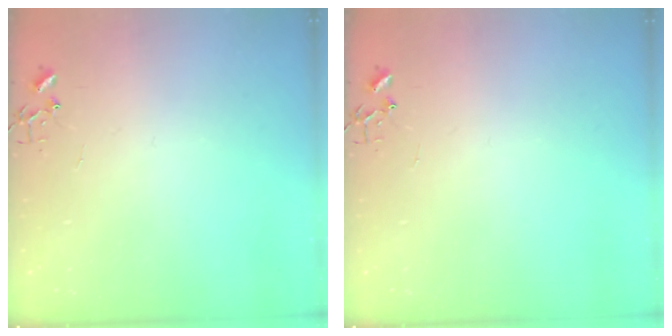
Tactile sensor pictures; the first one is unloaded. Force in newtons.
{"total": 0.0}